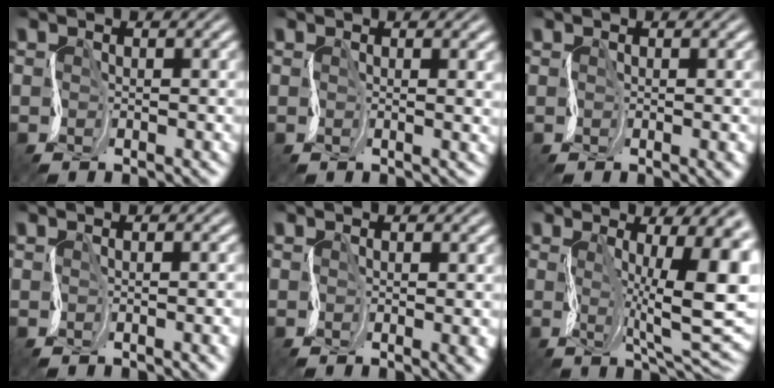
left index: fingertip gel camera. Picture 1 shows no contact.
{"total": 2.2, "force": [0.7, 1.0, 1.8], "torque": [-0.006, 0.009, 0.008]}
{"total": 2.3, "force": [0.0, 0.8, 2.1], "torque": [-0.017, 0.002, 0.004]}
{"total": 4.8, "force": [-0.2, 2.3, 4.2], "torque": [-0.019, 0.013, 0.001]}
{"total": 3.6, "force": [-0.1, 1.5, 3.3], "torque": [-0.019, 0.001, 0.001]}
{"total": 11.8, "force": [1.4, 3.3, 11.2], "torque": [-0.167, -0.001, 0.029]}